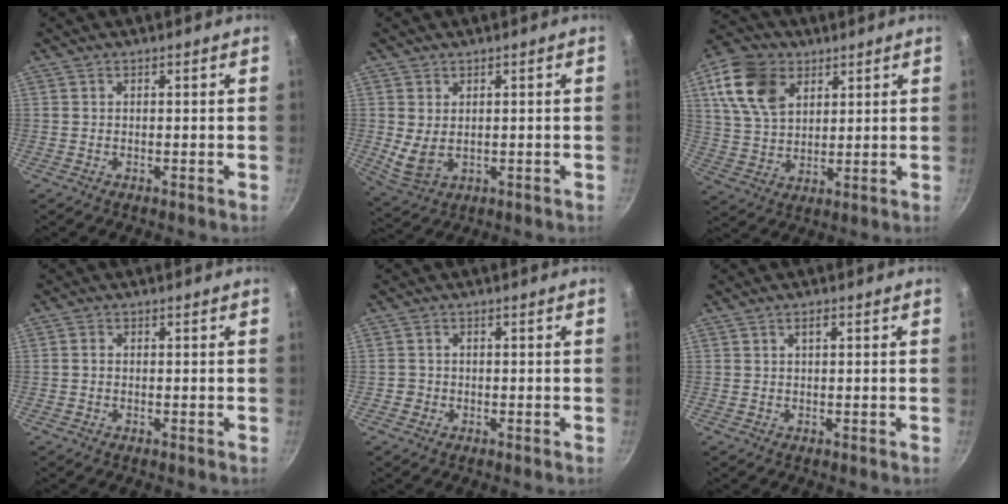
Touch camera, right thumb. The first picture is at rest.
{"total": 5.3, "force": [0.5, 3.6, 3.8], "torque": [-0.071, -0.016, 0.024]}
{"total": 13.6, "force": [5.7, 9.3, 8.1], "torque": [-0.135, -0.009, 0.107]}
{"total": 1.0, "force": [-0.1, 0.9, 0.6], "torque": [-0.010, 0.006, -0.003]}
{"total": 1.3, "force": [-0.3, 1.2, 0.2], "torque": [0.002, 0.004, -0.004]}
{"total": 1.4, "force": [0.6, 0.5, 1.2], "torque": [-0.021, 0.006, 0.010]}